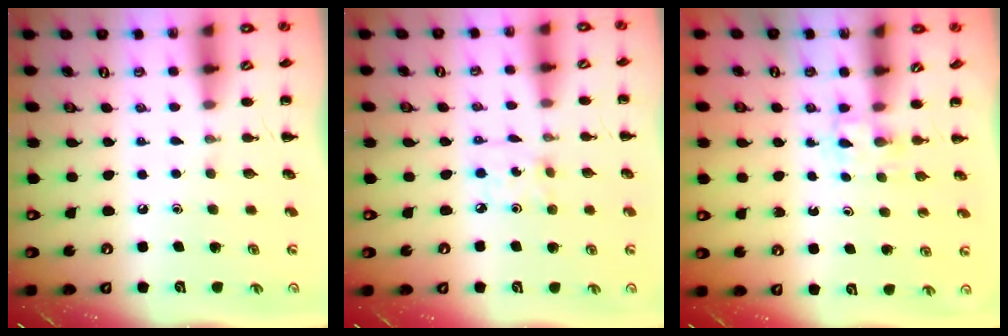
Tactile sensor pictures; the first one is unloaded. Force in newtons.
{"total": 3.2, "press": 3.0, "slide": 1.0}
{"total": 2.3, "press": 2.1, "slide": 0.9}